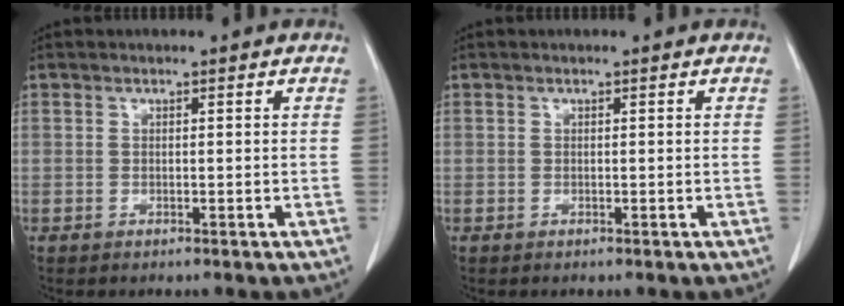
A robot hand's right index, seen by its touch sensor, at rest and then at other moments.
{"total": 0.0}